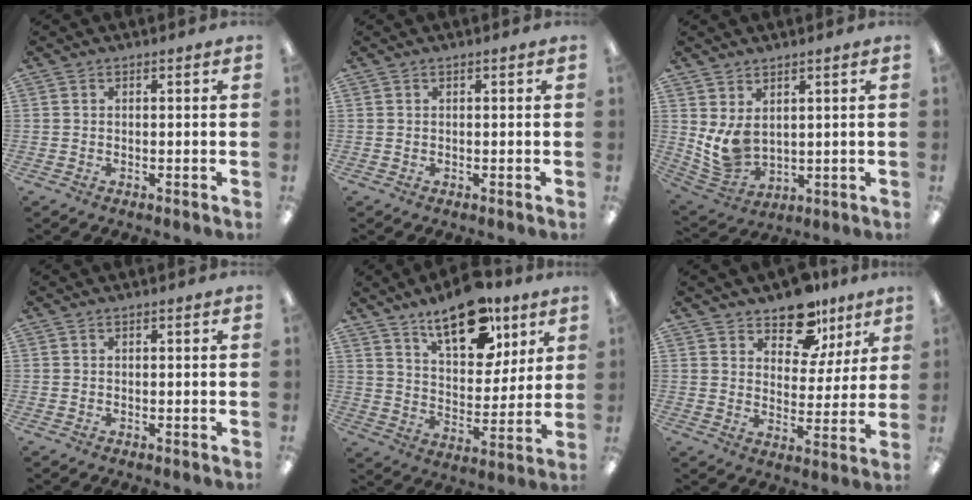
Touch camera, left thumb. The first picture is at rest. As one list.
[{"total": 0.0}, {"total": 7.4, "force": [2.8, 5.0, 4.7], "torque": [-0.104, -0.020, 0.052]}, {"total": 0.0}, {"total": 17.3, "force": [11.6, 8.4, 9.8], "torque": [-0.139, -0.062, 0.198]}, {"total": 12.2, "force": [9.2, 6.6, 4.4], "torque": [-0.063, -0.059, 0.168]}]